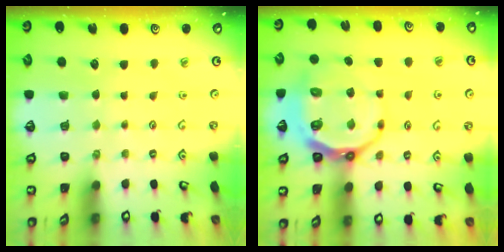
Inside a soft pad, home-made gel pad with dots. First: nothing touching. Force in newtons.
{"total": 11.4, "press": 10.8, "slide": 3.7}